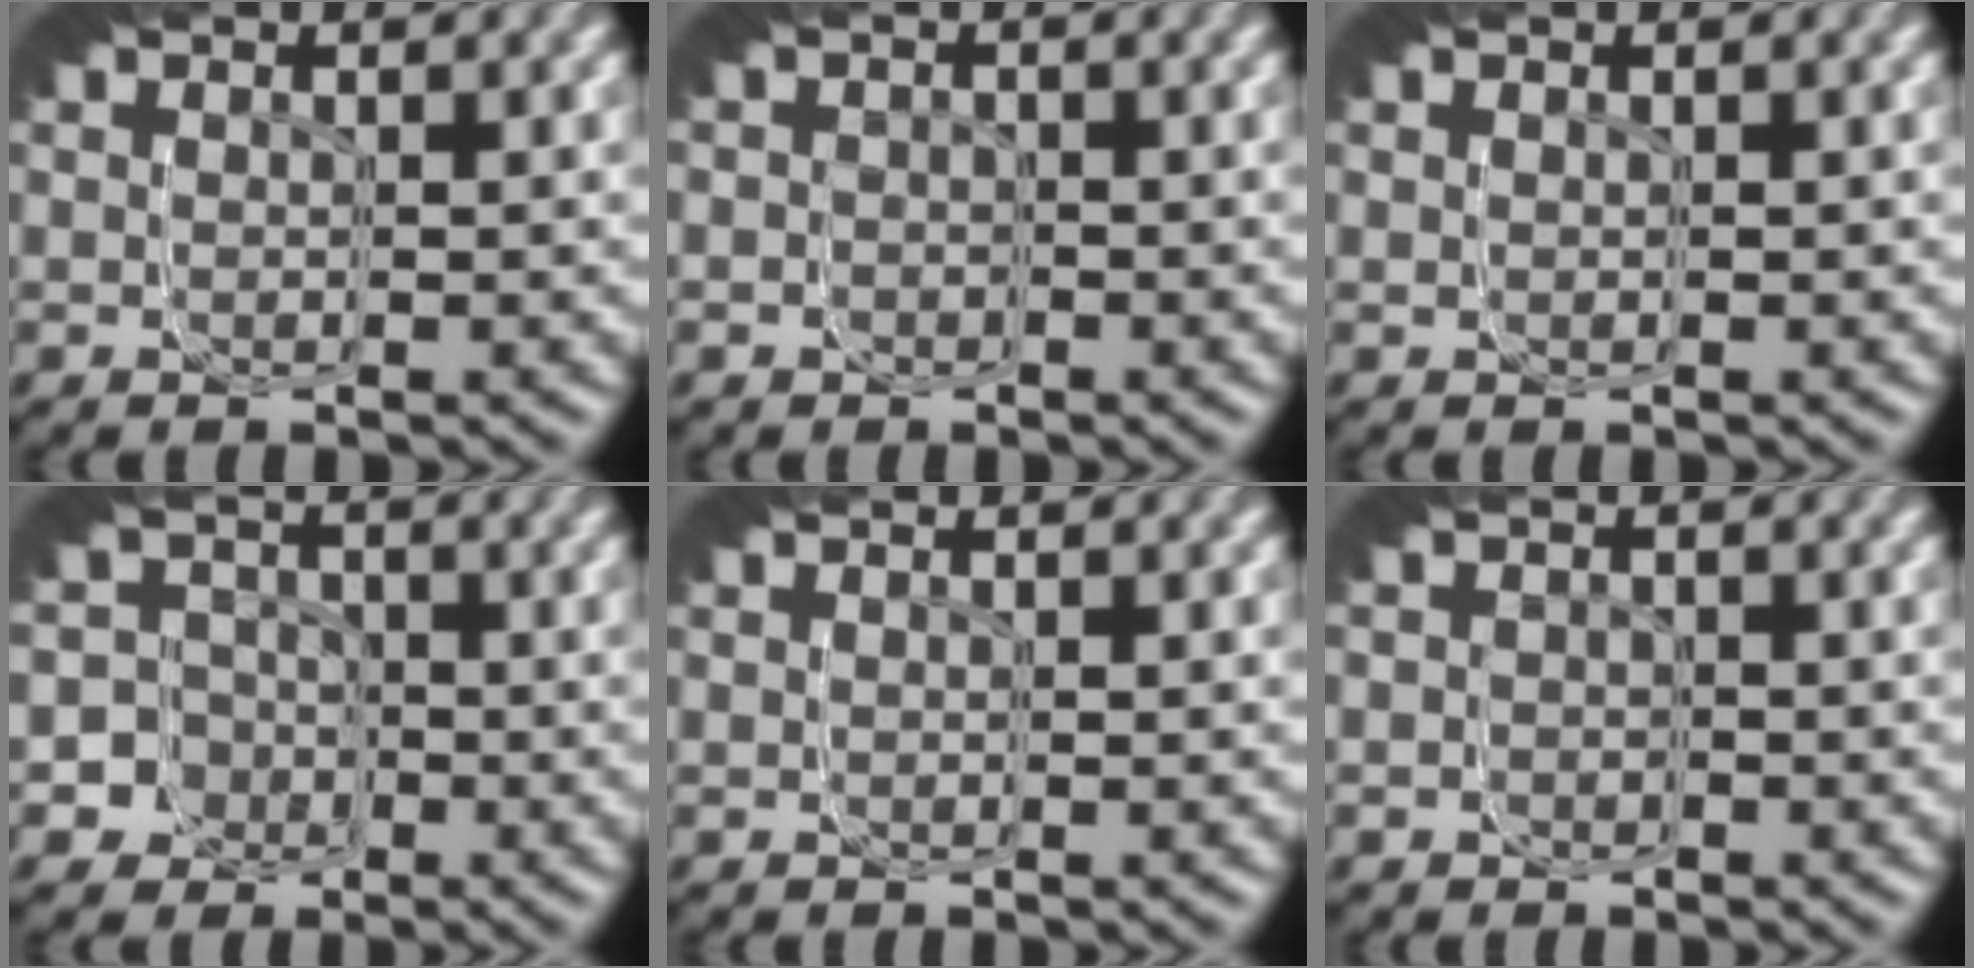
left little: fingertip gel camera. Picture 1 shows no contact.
{"total": 1.5, "force": [-1.0, 1.2, -0.2], "torque": [0.003, -0.020, -0.008]}
{"total": 0.5, "force": [0.1, 0.5, 0.2], "torque": [-0.004, 0.001, 0.001]}
{"total": 8.7, "force": [-1.8, 7.8, 3.3], "torque": [-0.062, -0.044, -0.026]}
{"total": 0.0}
{"total": 1.3, "force": [-1.0, 0.8, -0.4], "torque": [0.005, -0.022, -0.007]}